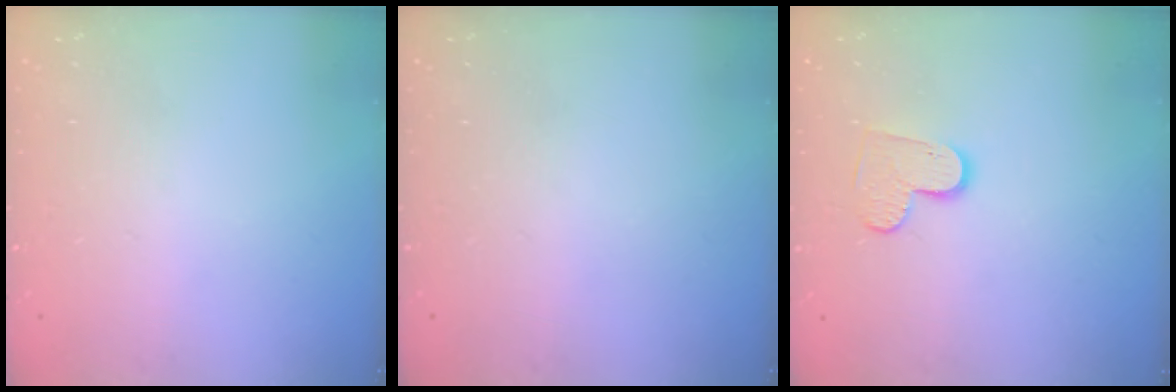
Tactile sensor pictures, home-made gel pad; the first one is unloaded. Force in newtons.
{"total": 0.0}
{"total": 7.5, "press": 7.5, "slide": 0.5}